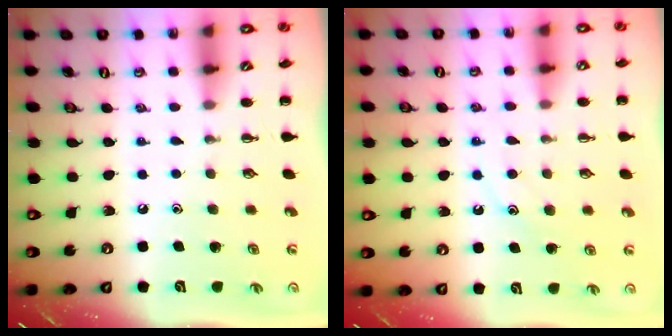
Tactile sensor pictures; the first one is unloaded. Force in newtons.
{"total": 11.2, "press": 11.2, "slide": 1.1}